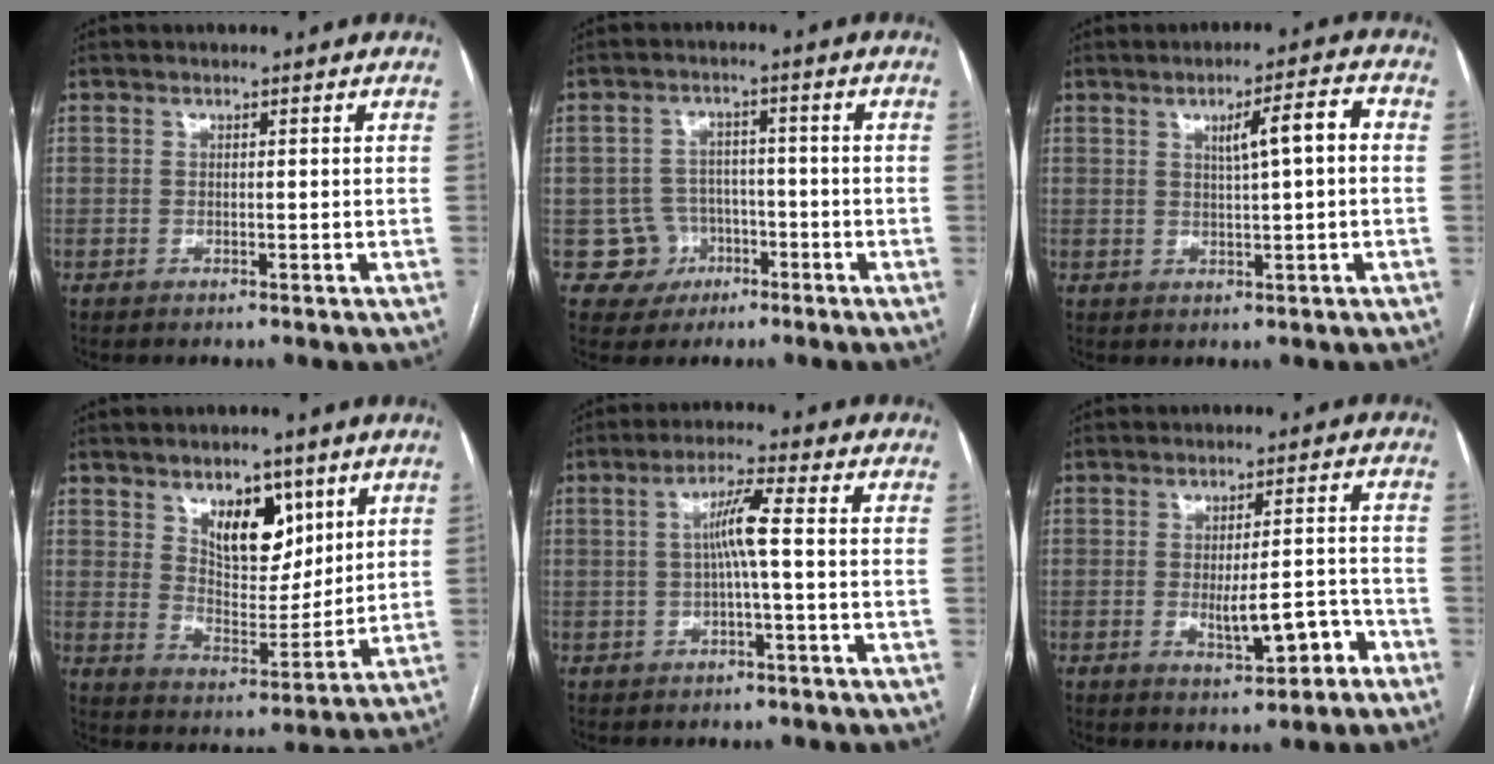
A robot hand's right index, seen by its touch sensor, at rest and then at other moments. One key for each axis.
{"total": 5.4, "fx": -2.0, "fy": 5.0, "fz": -0.1, "tx": 0.012, "ty": 0.015, "tz": -0.027}
{"total": 5.5, "fx": 1.0, "fy": 0.5, "fz": 5.4, "tx": -0.082, "ty": 0.011, "tz": 0.016}
{"total": 9.6, "fx": 5.1, "fy": 4.8, "fz": 6.5, "tx": -0.099, "ty": -0.003, "tz": 0.093}
{"total": 5.1, "fx": 0.0, "fy": -0.3, "fz": 5.1, "tx": -0.091, "ty": 0.014, "tz": 0.001}
{"total": 6.7, "fx": -2.8, "fy": 1.6, "fz": 5.9, "tx": -0.084, "ty": 0.005, "tz": -0.032}